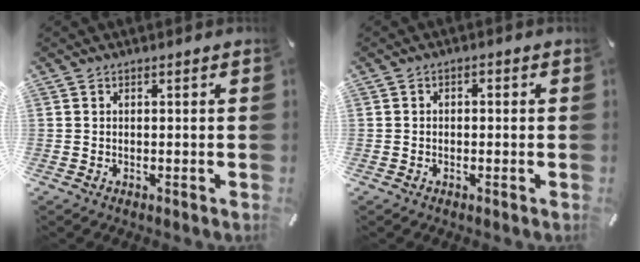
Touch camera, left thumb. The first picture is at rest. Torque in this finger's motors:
{"motor_torque": [-0.14, -0.12, 0.04, 0.24, 0.00]}